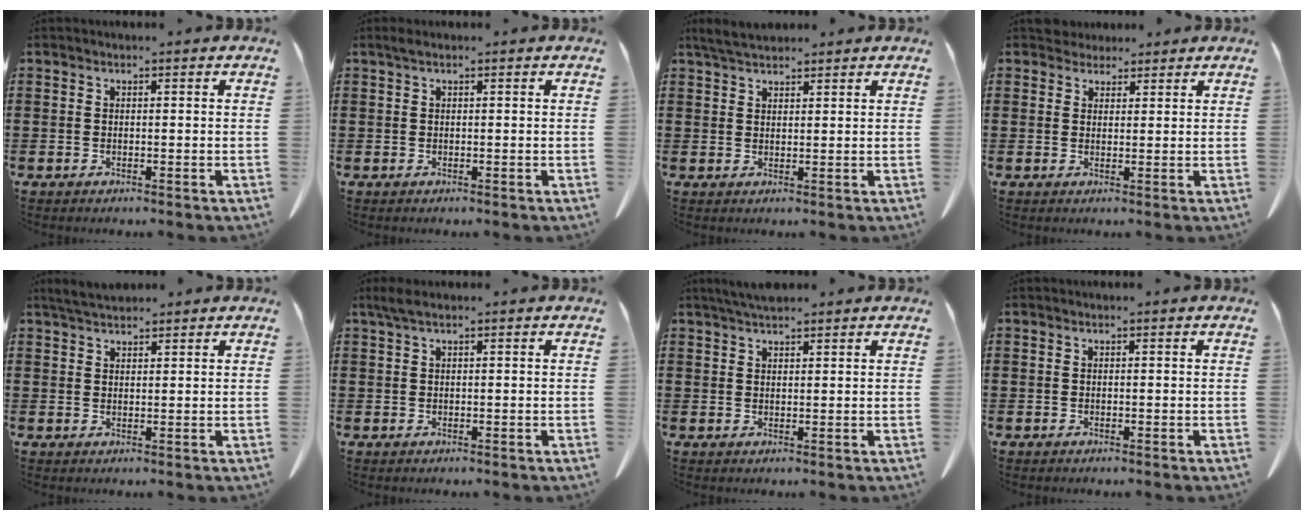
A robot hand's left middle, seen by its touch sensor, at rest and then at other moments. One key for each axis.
{"total": 0.7, "fx": 0.3, "fy": 0.0, "fz": 0.6, "tx": -0.012, "ty": 0.002, "tz": 0.006}
{"total": 3.3, "fx": 2.9, "fy": 0.8, "fz": 1.4, "tx": -0.036, "ty": -0.001, "tz": 0.055}
{"total": 2.6, "fx": 2.3, "fy": 1.1, "fz": 0.0, "tx": 0.000, "ty": -0.001, "tz": 0.044}
{"total": 3.2, "fx": 2.9, "fy": 0.7, "fz": 1.2, "tx": -0.030, "ty": -0.001, "tz": 0.055}
{"total": 1.5, "fx": 0.7, "fy": 0.2, "fz": 1.3, "tx": -0.027, "ty": 0.000, "tz": 0.014}
{"total": 2.8, "fx": 2.4, "fy": 0.5, "fz": 1.4, "tx": -0.032, "ty": 0.000, "tz": 0.045}
{"total": 0.0}